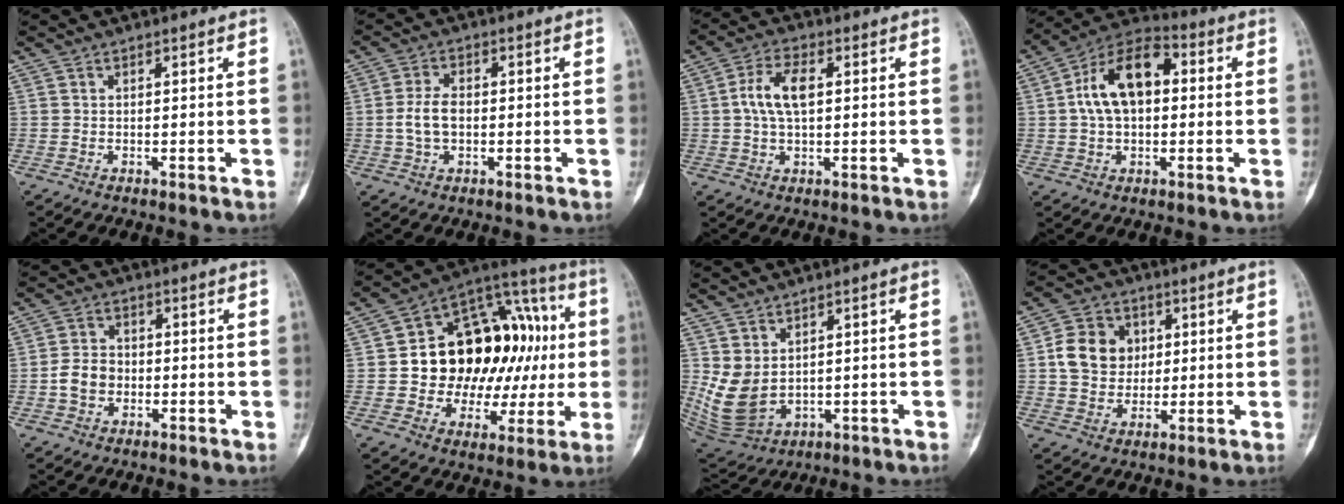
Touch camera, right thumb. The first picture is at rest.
{"total": 5.1, "force": [-0.5, 3.1, 4.0], "torque": [-0.077, 0.008, -0.013]}
{"total": 7.6, "force": [1.0, 3.9, 6.4], "torque": [-0.128, 0.011, 0.016]}
{"total": 13.6, "force": [1.6, 8.2, 10.7], "torque": [-0.177, 0.033, 0.018]}
{"total": 5.5, "force": [-1.2, 4.4, 3.1], "torque": [-0.047, 0.016, -0.028]}
{"total": 26.3, "force": [1.7, 17.6, 19.5], "torque": [-0.225, 0.044, 0.037]}
{"total": 8.6, "force": [1.4, 6.3, 5.7], "torque": [-0.100, -0.015, 0.053]}
{"total": 10.6, "force": [1.7, 9.0, 5.3], "torque": [-0.058, 0.000, 0.028]}